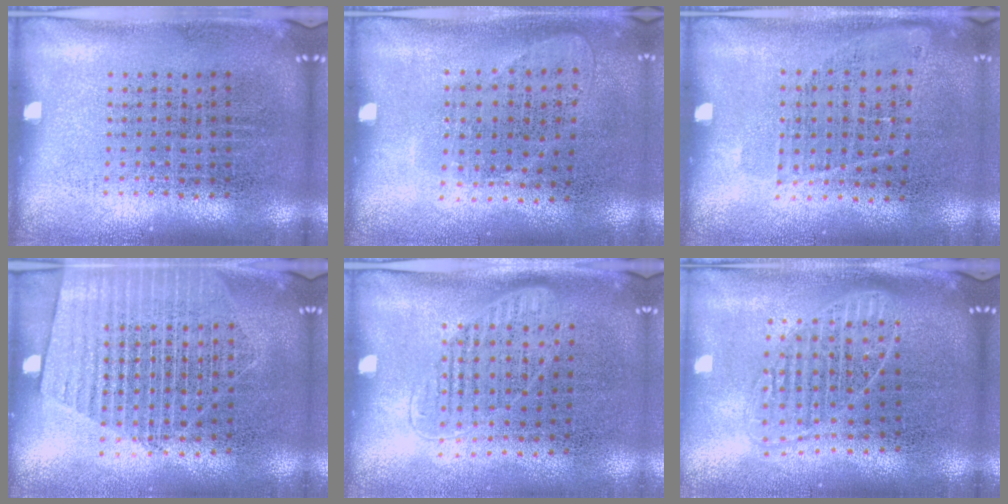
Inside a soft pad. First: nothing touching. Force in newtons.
{"total": 1.0, "press": 0.8, "slide": 0.5}
{"total": 0.9, "press": 0.7, "slide": 0.5}
{"total": 1.7, "press": 1.5, "slide": 0.8}
{"total": 1.2, "press": 1.0, "slide": 0.7}
{"total": 1.8, "press": 1.6, "slide": 1.0}